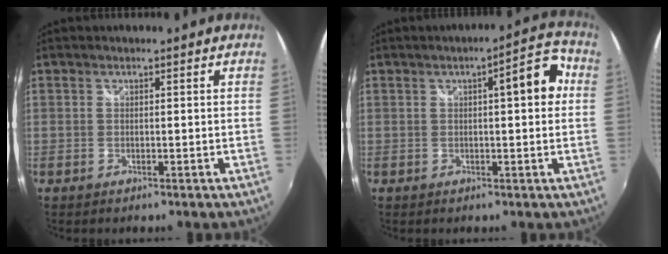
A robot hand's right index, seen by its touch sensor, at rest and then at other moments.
{"total": 6.9, "force": [1.3, 1.7, 6.6], "torque": [-0.085, 0.022, 0.022]}